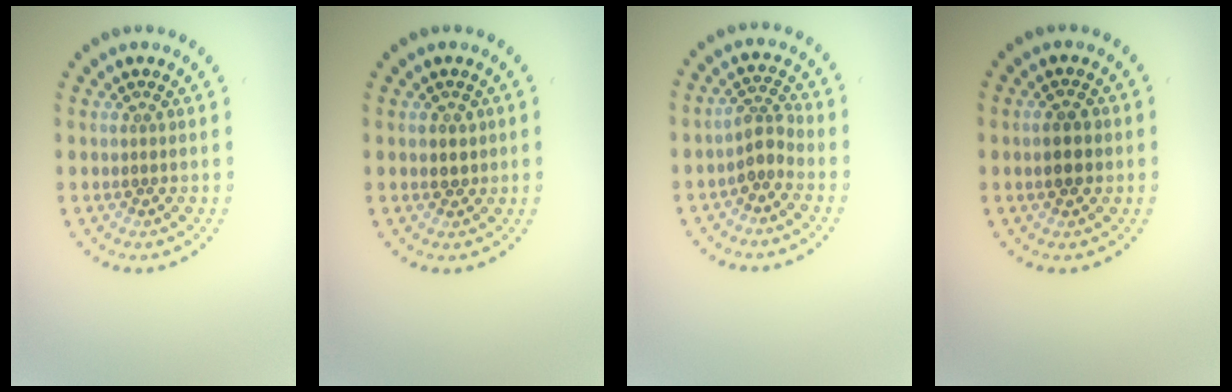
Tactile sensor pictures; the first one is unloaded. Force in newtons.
{"total": 1.2, "press": 1.1, "slide": 0.4}
{"total": 2.4, "press": 1.8, "slide": 1.6}
{"total": 2.2, "press": 2.2, "slide": 0.1}